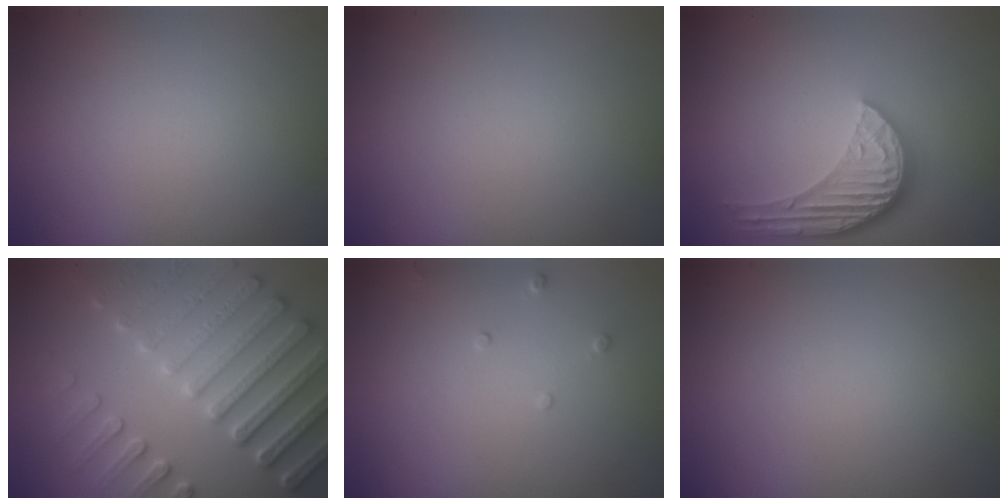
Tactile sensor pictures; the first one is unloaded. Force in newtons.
{"total": 0.0}
{"total": 5.0, "press": 3.8, "slide": 3.3}
{"total": 7.6, "press": 7.4, "slide": 2.0}
{"total": 0.8, "press": 0.8, "slide": 0.2}
{"total": 0.0}